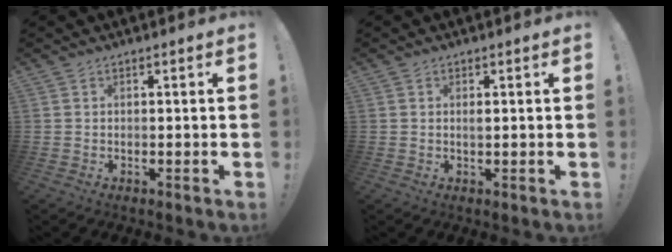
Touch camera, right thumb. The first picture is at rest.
{"total": 0.6, "force": [0.1, 0.0, 0.6], "torque": [-0.009, -0.003, 0.002]}